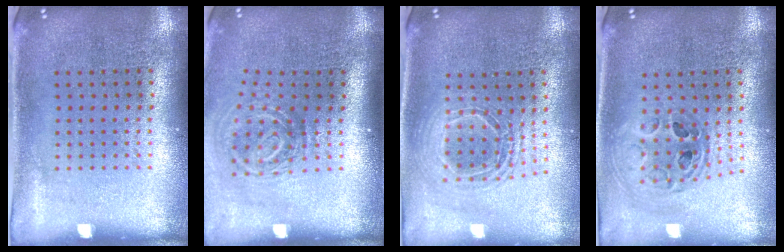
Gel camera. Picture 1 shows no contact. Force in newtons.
{"total": 1.9, "press": 1.2, "slide": 1.5}
{"total": 1.7, "press": 1.4, "slide": 0.9}
{"total": 1.0, "press": 0.9, "slide": 0.3}